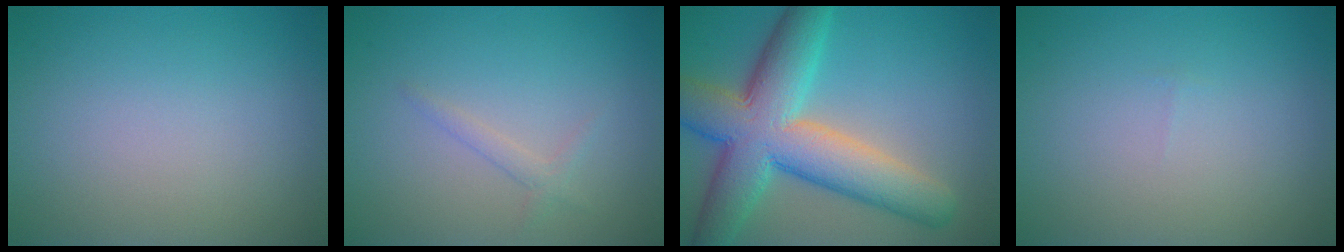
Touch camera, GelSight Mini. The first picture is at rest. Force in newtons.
{"total": 1.1, "press": 1.1, "slide": 0.1}
{"total": 10.8, "press": 10.8, "slide": 0.6}
{"total": 0.0}